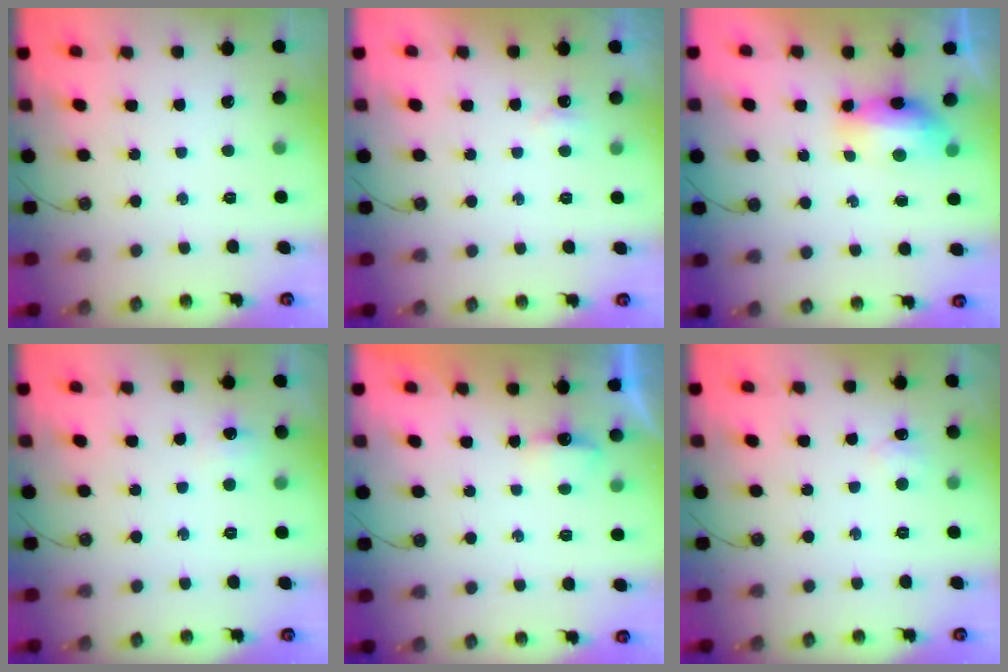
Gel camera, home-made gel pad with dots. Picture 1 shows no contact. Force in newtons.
{"total": 3.2, "press": 3.2, "slide": 0.5}
{"total": 10.1, "press": 9.1, "slide": 4.4}
{"total": 5.2, "press": 5.2, "slide": 0.6}
{"total": 3.4, "press": 3.4, "slide": 0.5}
{"total": 5.0, "press": 5.0, "slide": 0.7}